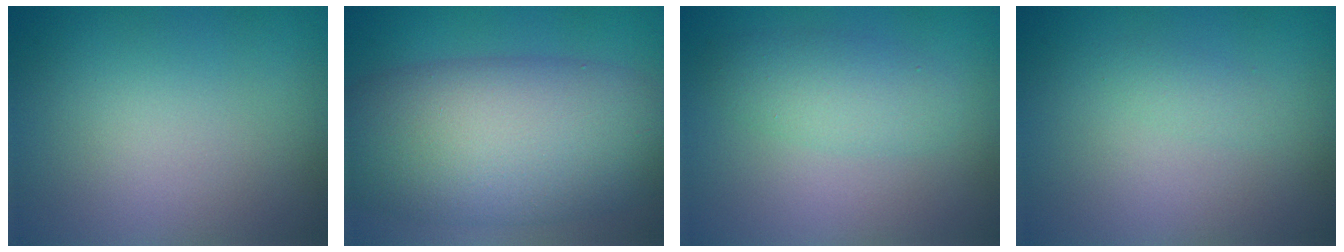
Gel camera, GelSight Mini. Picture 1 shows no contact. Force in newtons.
{"total": 12.1, "press": 12.1, "slide": 0.6}
{"total": 3.0, "press": 3.0, "slide": 0.1}
{"total": 1.0, "press": 1.0, "slide": 0.0}